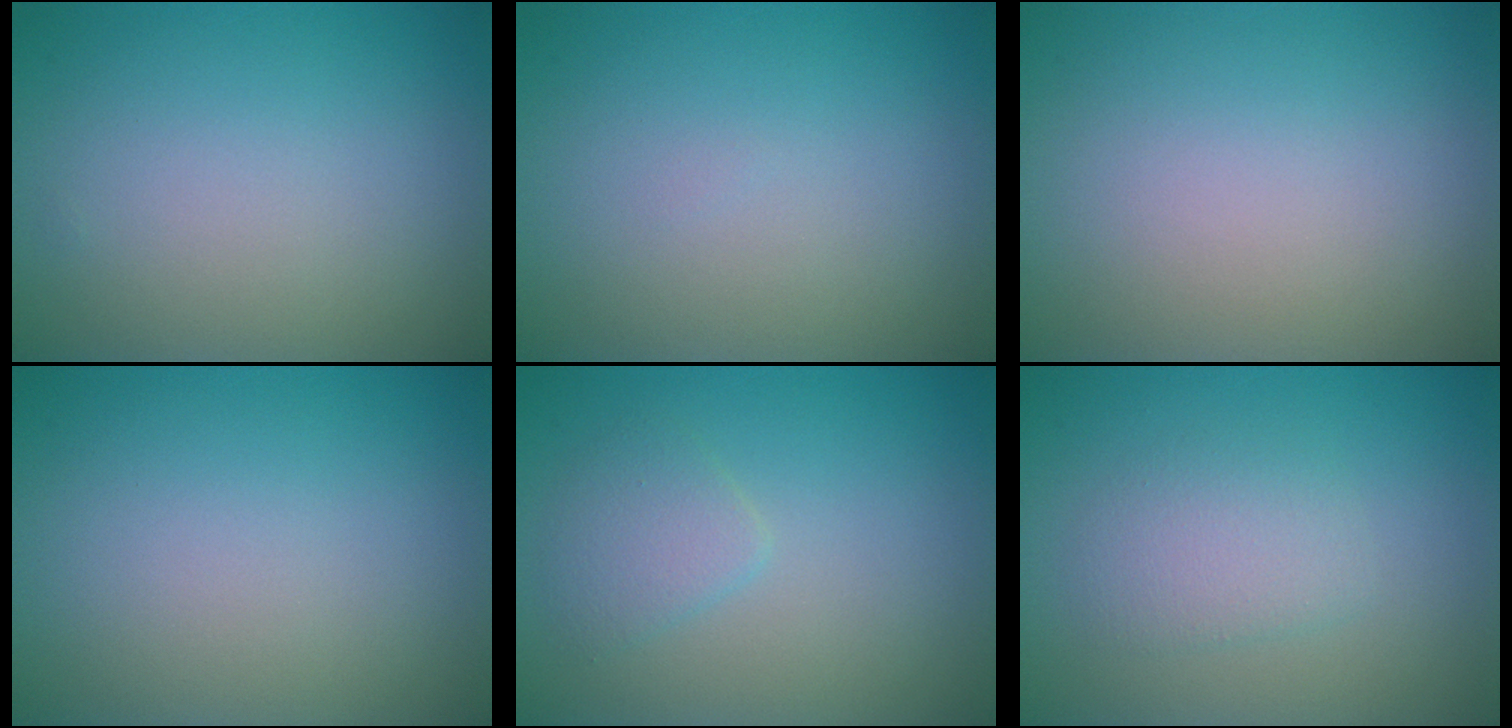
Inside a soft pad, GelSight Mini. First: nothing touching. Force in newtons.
{"total": 0.0}
{"total": 0.0}
{"total": 0.0}
{"total": 1.9, "press": 1.9, "slide": 0.1}
{"total": 2.3, "press": 2.3, "slide": 0.1}